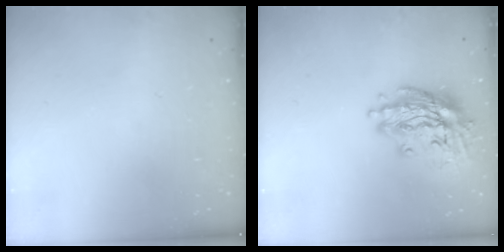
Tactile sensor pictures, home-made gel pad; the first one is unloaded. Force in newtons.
{"total": 16.4, "press": 16.2, "slide": 2.5}